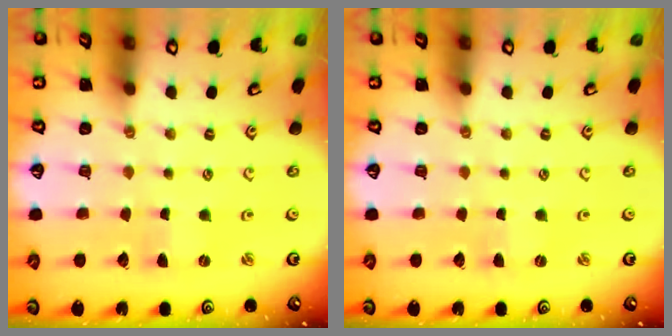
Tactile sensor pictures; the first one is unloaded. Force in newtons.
{"total": 1.1, "press": 1.0, "slide": 0.4}